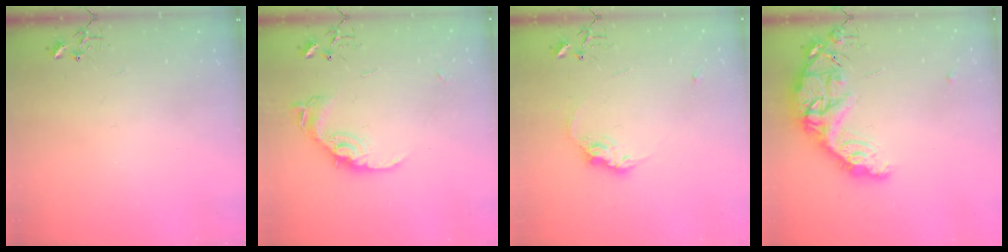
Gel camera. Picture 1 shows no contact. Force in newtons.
{"total": 15.0, "press": 15.0, "slide": 0.8}
{"total": 10.7, "press": 10.7, "slide": 0.6}
{"total": 17.0, "press": 16.9, "slide": 1.3}